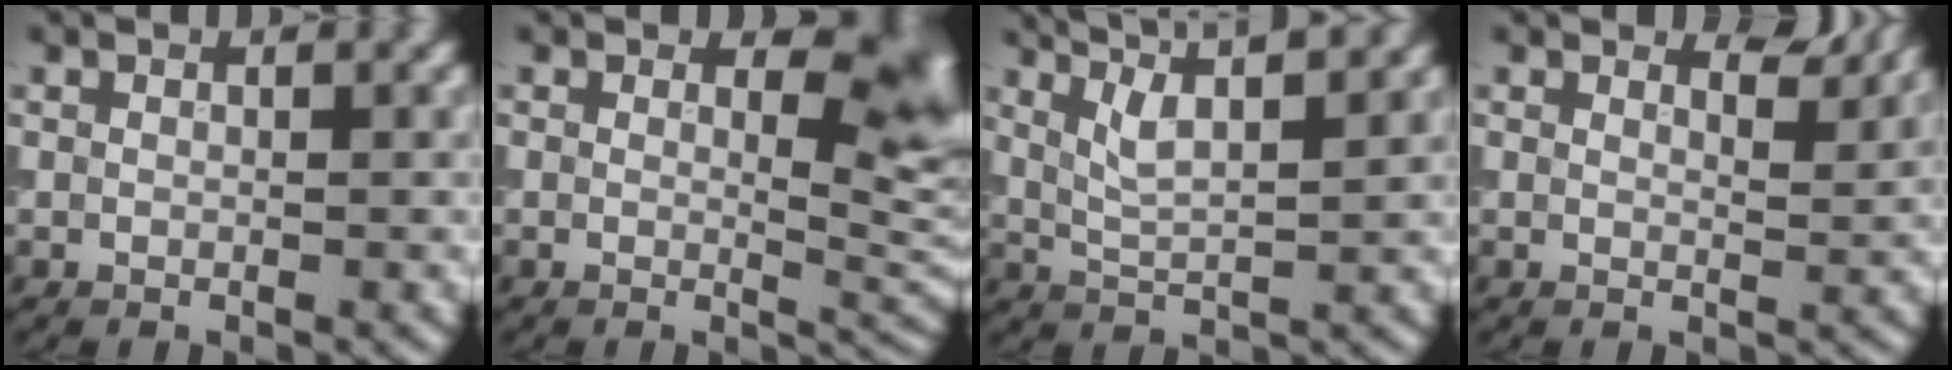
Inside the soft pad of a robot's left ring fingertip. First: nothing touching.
{"total": 5.6, "force": [1.5, 2.9, 4.6], "torque": [-0.047, -0.008, 0.024]}
{"total": 6.4, "force": [4.3, 1.6, 4.4], "torque": [-0.075, 0.030, 0.047]}
{"total": 2.4, "force": [2.2, 0.4, 0.9], "torque": [-0.013, -0.007, 0.025]}